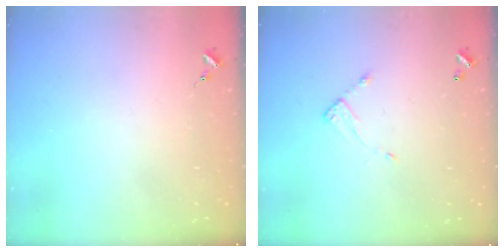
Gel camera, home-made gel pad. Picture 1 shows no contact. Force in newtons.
{"total": 4.3, "press": 4.3, "slide": 0.2}